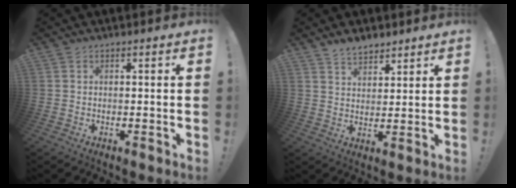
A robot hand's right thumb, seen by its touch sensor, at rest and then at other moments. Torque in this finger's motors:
{"motor_torque": [0.01, 0.02, 0.45, 0.35, 0.00]}